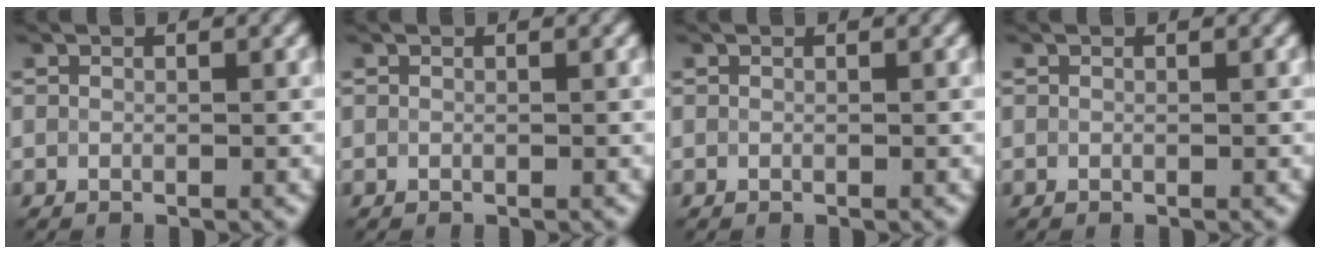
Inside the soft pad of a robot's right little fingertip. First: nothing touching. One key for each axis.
{"total": 0.0}
{"total": 0.0}
{"total": 0.0}